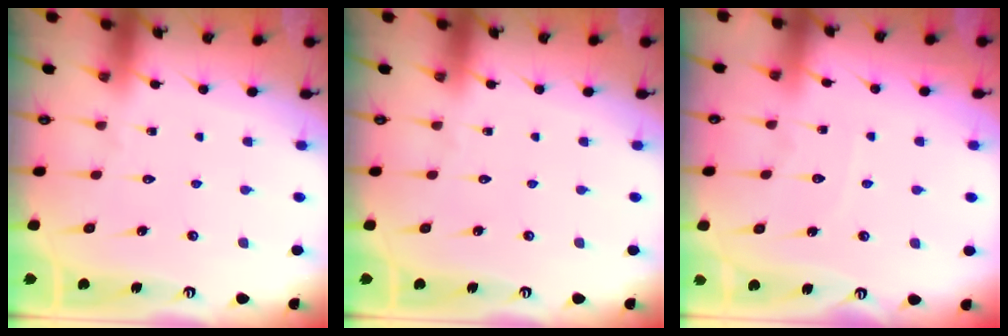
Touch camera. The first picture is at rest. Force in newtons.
{"total": 0.0}
{"total": 4.6, "press": 4.6, "slide": 0.6}